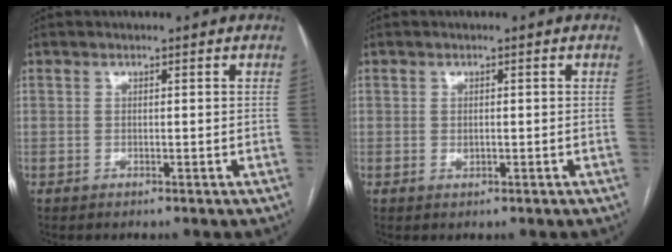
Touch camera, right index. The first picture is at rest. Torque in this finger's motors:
{"motor_torque": [-0.10, 0.04, 0.01, 0.02]}